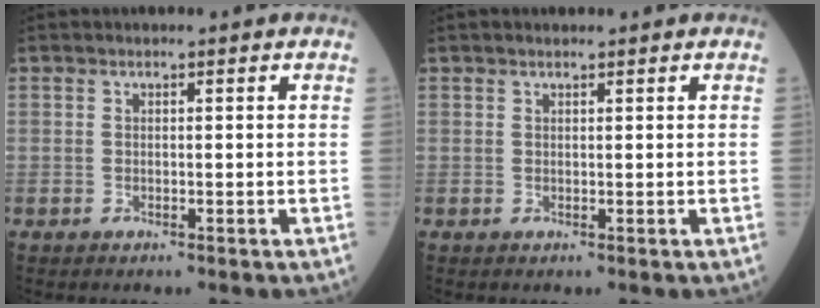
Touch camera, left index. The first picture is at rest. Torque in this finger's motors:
{"motor_torque": [-1.68, 0.46, -1.05, -0.21]}